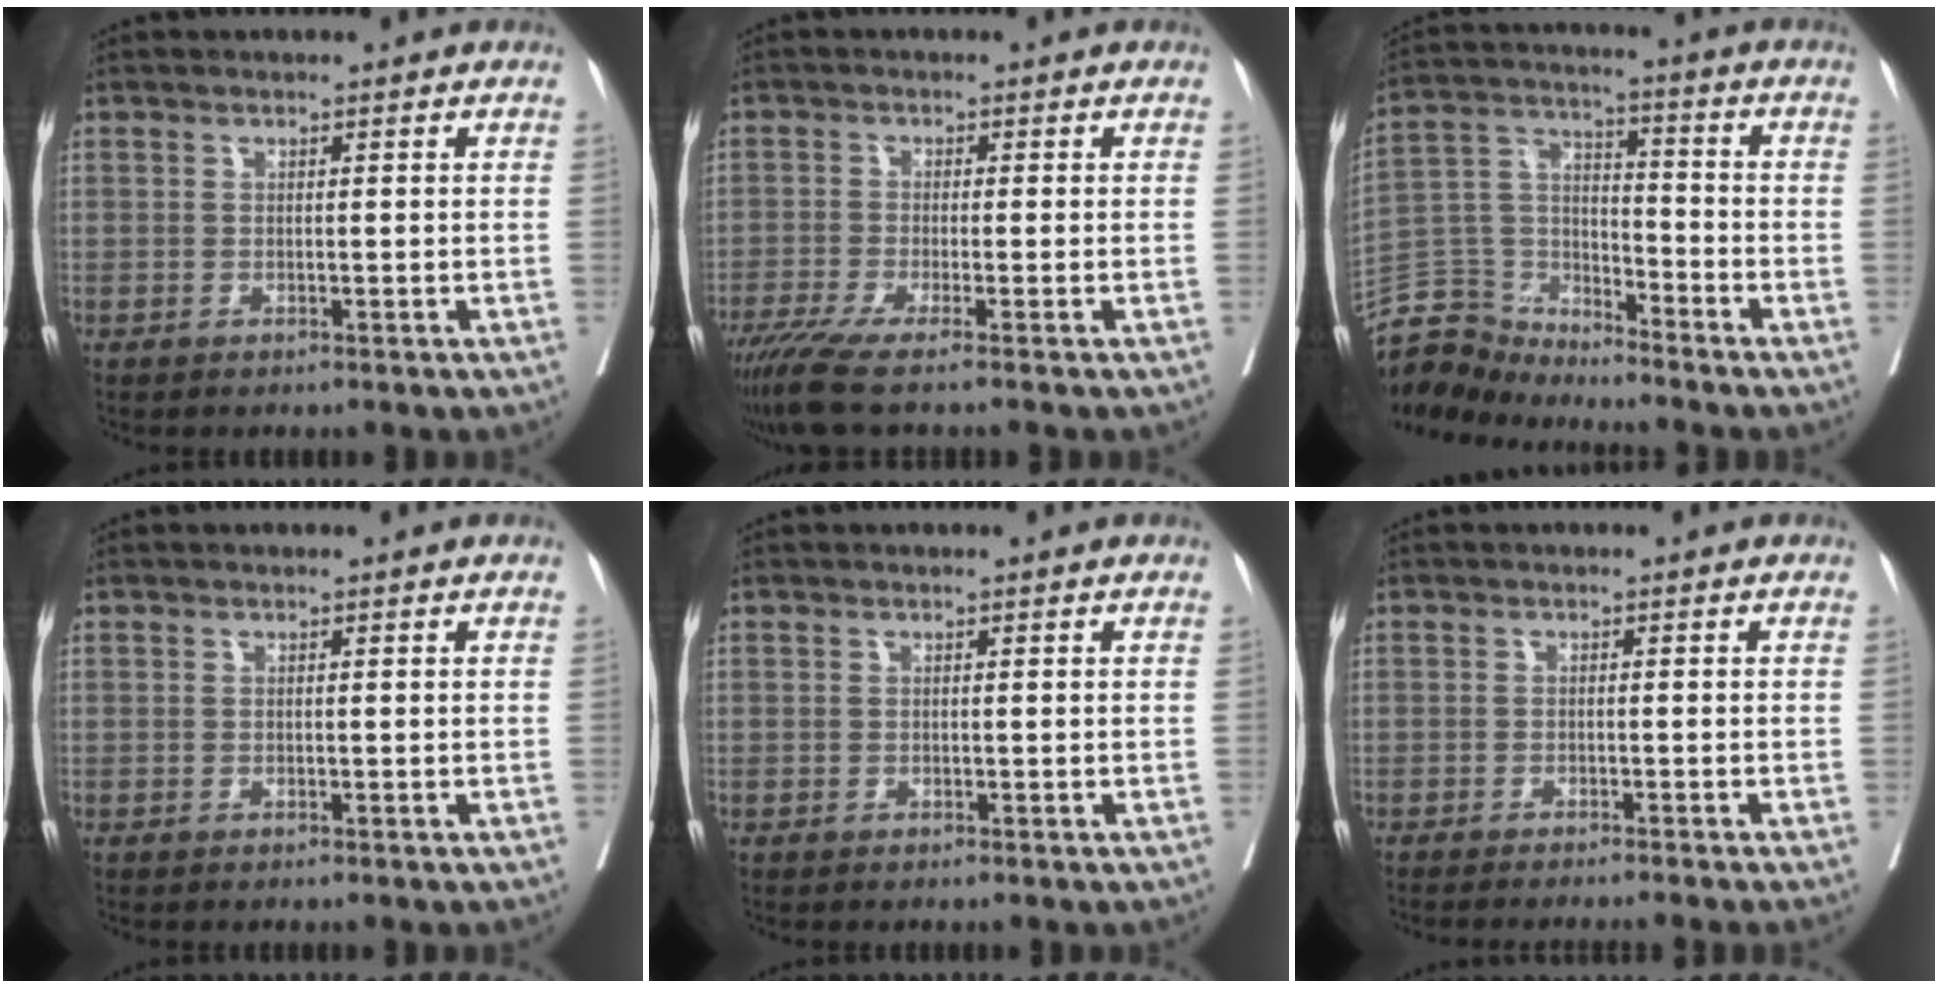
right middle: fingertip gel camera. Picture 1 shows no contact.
{"total": 7.1, "force": [-5.3, -0.5, 4.7], "torque": [-0.074, -0.021, -0.092]}
{"total": 8.3, "force": [-8.2, 1.4, -0.7], "torque": [0.011, 0.028, -0.163]}
{"total": 0.0}
{"total": 0.0}
{"total": 7.7, "force": [-6.8, -1.3, 3.3], "torque": [-0.012, -0.018, -0.089]}